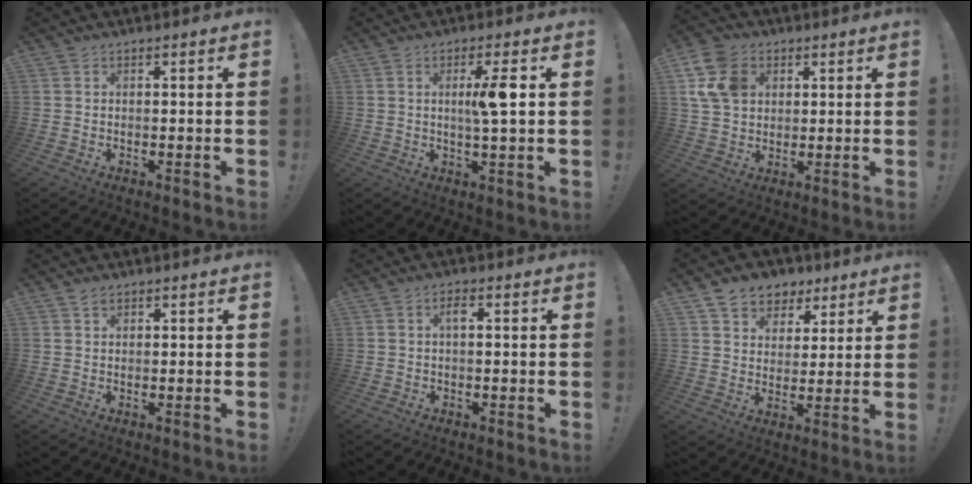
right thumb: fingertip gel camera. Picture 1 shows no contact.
{"total": 6.7, "force": [1.0, 0.1, 6.6], "torque": [-0.114, -0.003, 0.007]}
{"total": 12.7, "force": [4.1, 9.9, 6.9], "torque": [-0.124, -0.009, 0.085]}
{"total": 1.3, "force": [1.0, 0.7, 0.5], "torque": [-0.004, -0.002, 0.017]}
{"total": 2.2, "force": [0.2, 0.6, 2.1], "torque": [-0.037, 0.006, -0.003]}
{"total": 8.5, "force": [5.2, 6.6, 1.6], "torque": [-0.019, -0.033, 0.103]}